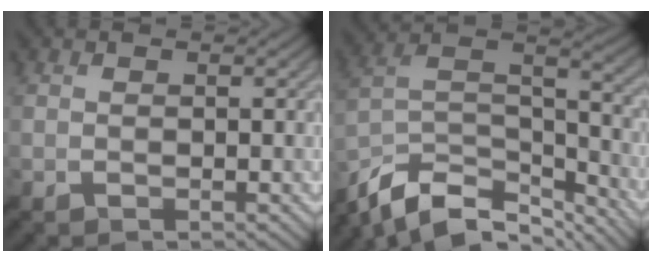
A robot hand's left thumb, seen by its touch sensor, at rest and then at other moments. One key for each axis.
{"total": 13.5, "fx": -9.8, "fy": 6.2, "fz": 6.9, "tx": -0.178, "ty": -0.006, "tz": -0.172}